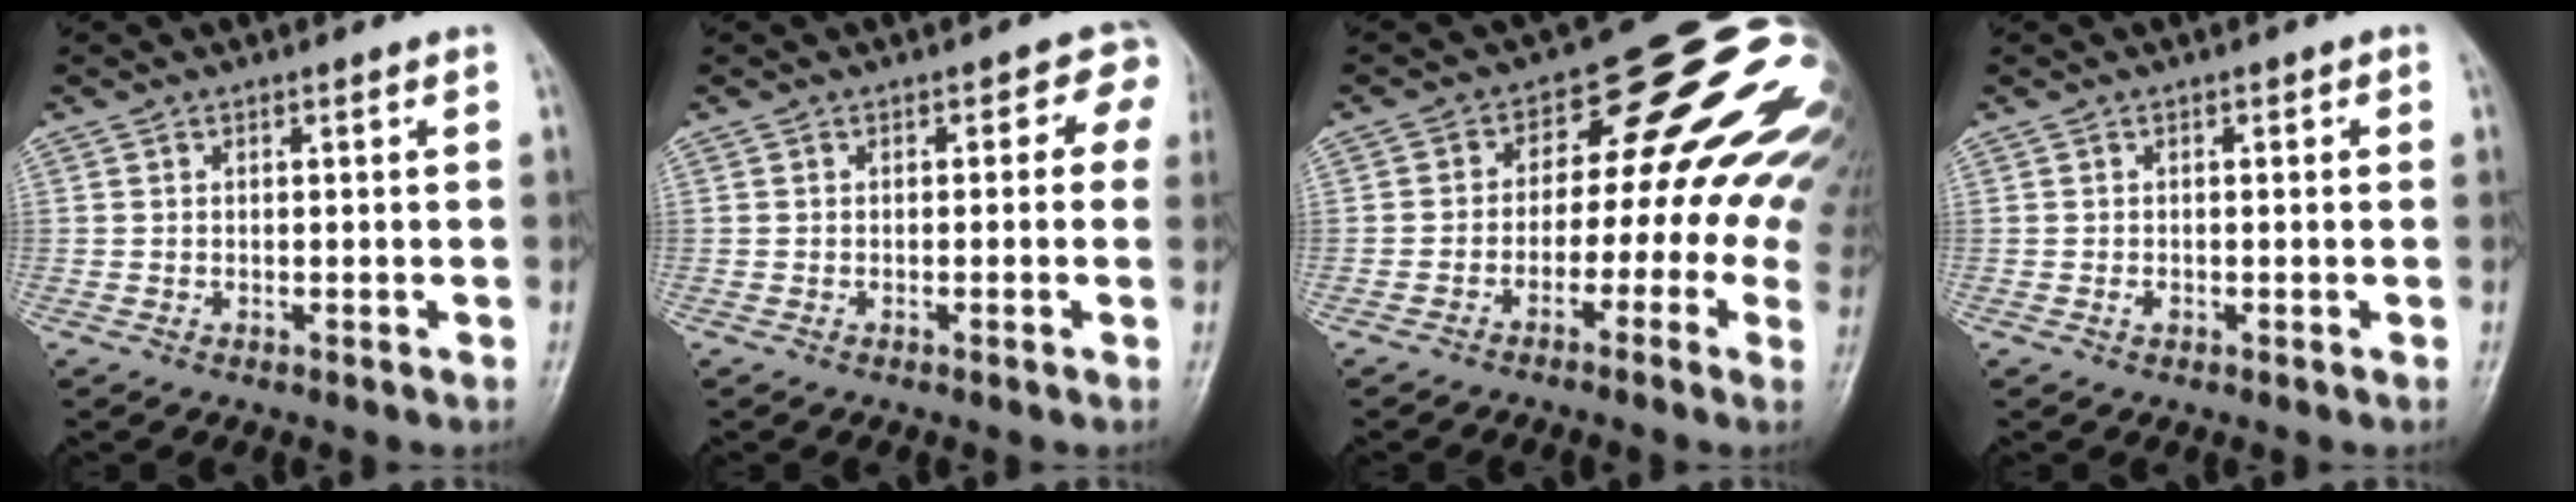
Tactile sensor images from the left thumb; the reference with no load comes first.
{"total": 3.0, "force": [0.3, 2.3, 1.8], "torque": [0.022, 0.010, -0.013]}
{"total": 18.8, "force": [0.0, 11.0, 15.2], "torque": [-0.147, 0.051, -0.008]}
{"total": 1.1, "force": [-0.3, 0.9, 0.7], "torque": [-0.003, 0.002, -0.006]}